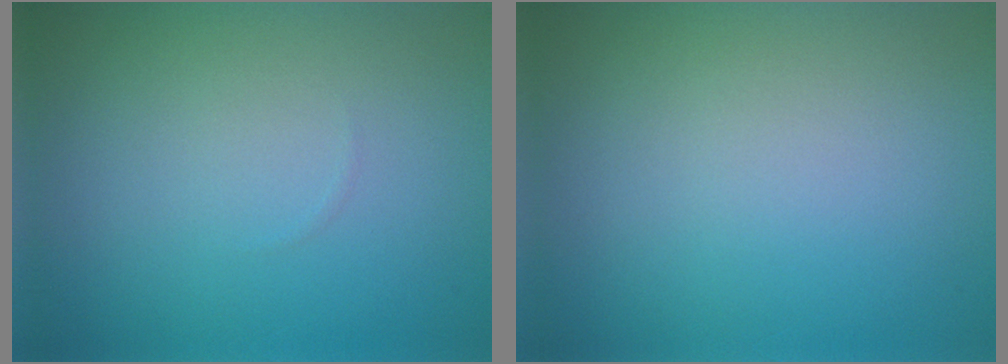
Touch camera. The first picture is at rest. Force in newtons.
{"total": 0.0}